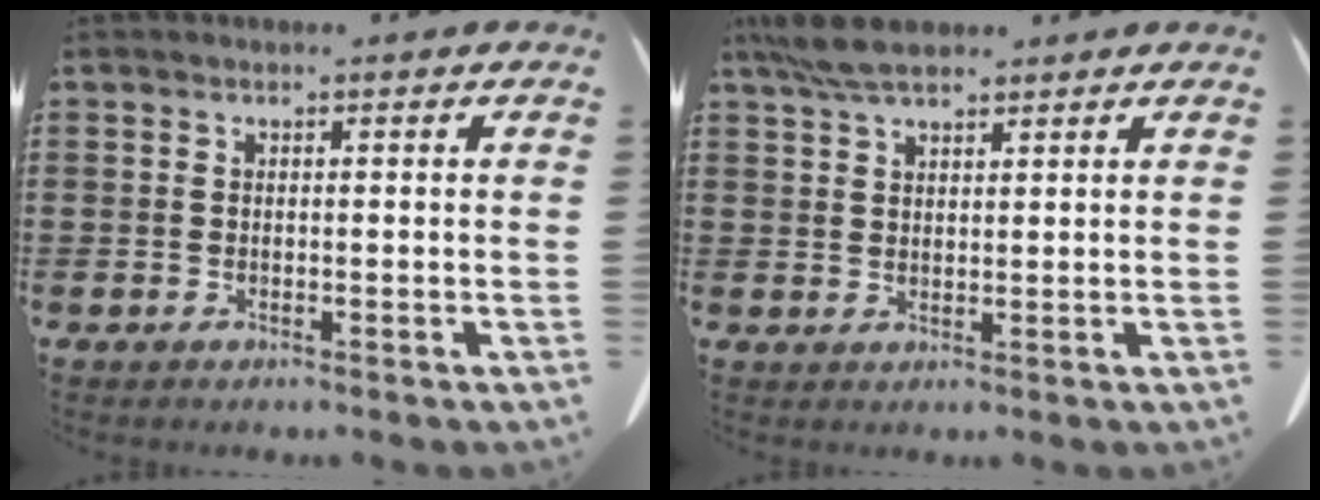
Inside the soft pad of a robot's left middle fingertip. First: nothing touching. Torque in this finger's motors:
{"motor_torque": [0.99, 0.55, 0.46, 0.14]}